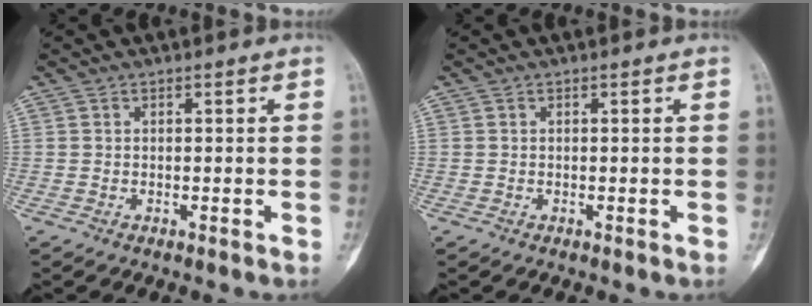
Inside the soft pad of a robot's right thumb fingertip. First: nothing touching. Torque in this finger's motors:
{"motor_torque": [1.23, 1.05, 0.00, 0.00, 0.05]}